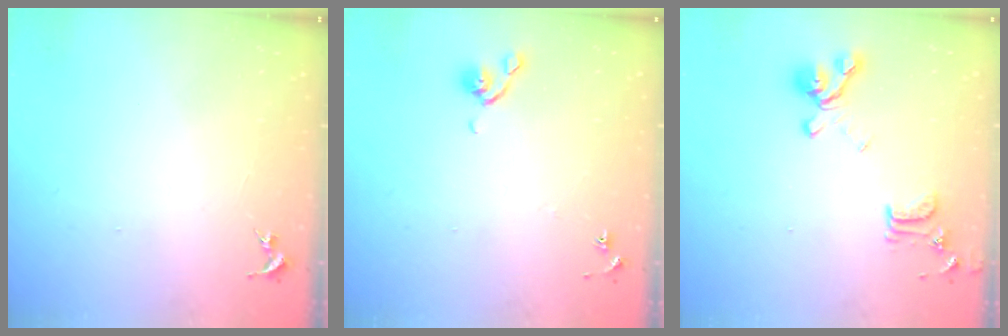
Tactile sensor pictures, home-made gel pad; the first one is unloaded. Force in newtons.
{"total": 5.2, "press": 5.1, "slide": 1.0}
{"total": 15.5, "press": 15.4, "slide": 1.5}